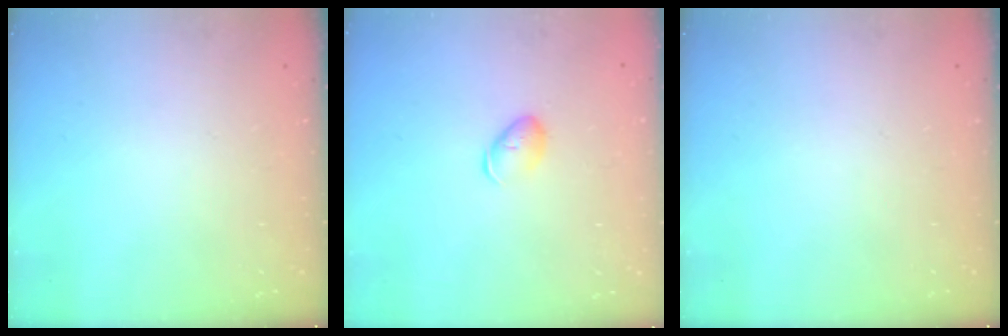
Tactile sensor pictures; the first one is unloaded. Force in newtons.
{"total": 6.0, "press": 6.0, "slide": 0.7}
{"total": 0.0}